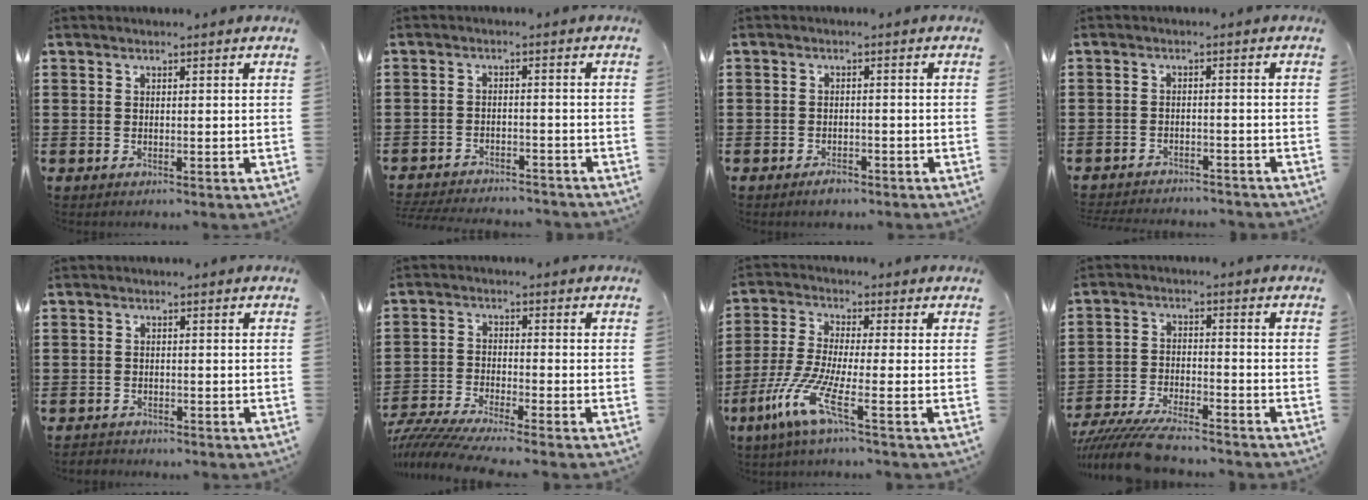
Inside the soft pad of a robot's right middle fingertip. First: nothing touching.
{"total": 3.5, "force": [-3.5, 0.3, 0.2], "torque": [-0.014, -0.003, -0.076]}
{"total": 1.8, "force": [-1.6, 0.7, 0.4], "torque": [-0.012, -0.001, -0.032]}
{"total": 2.6, "force": [-2.6, 0.2, -0.1], "torque": [-0.006, -0.001, -0.055]}
{"total": 1.3, "force": [-1.2, 0.4, -0.2], "torque": [-0.001, 0.002, -0.028]}
{"total": 5.6, "force": [-5.4, -0.4, 1.5], "torque": [-0.052, -0.022, -0.113]}
{"total": 8.0, "force": [-3.9, 0.8, 7.0], "torque": [-0.172, -0.018, -0.081]}
{"total": 7.2, "force": [-6.8, 0.6, 2.4], "torque": [-0.057, -0.004, -0.133]}